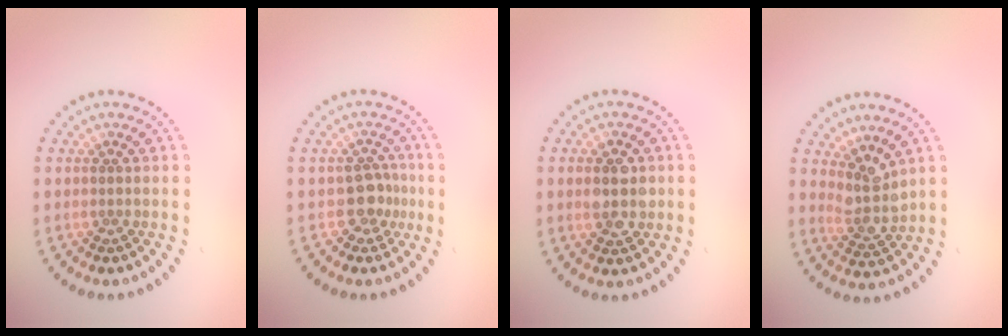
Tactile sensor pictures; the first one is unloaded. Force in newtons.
{"total": 2.2, "press": 1.8, "slide": 1.4}
{"total": 3.3, "press": 3.3, "slide": 0.2}
{"total": 3.1, "press": 2.5, "slide": 1.9}